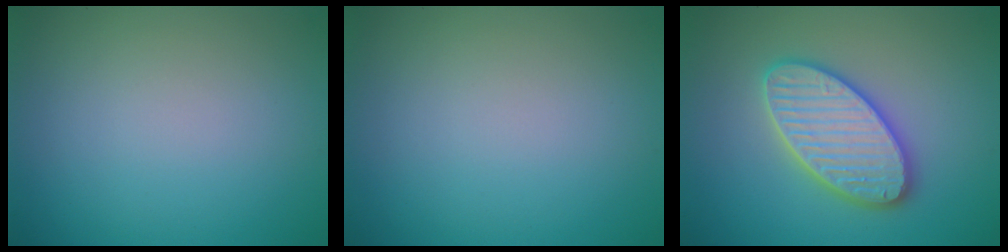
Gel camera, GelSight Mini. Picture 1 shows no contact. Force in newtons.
{"total": 0.0}
{"total": 5.8, "press": 5.7, "slide": 0.6}